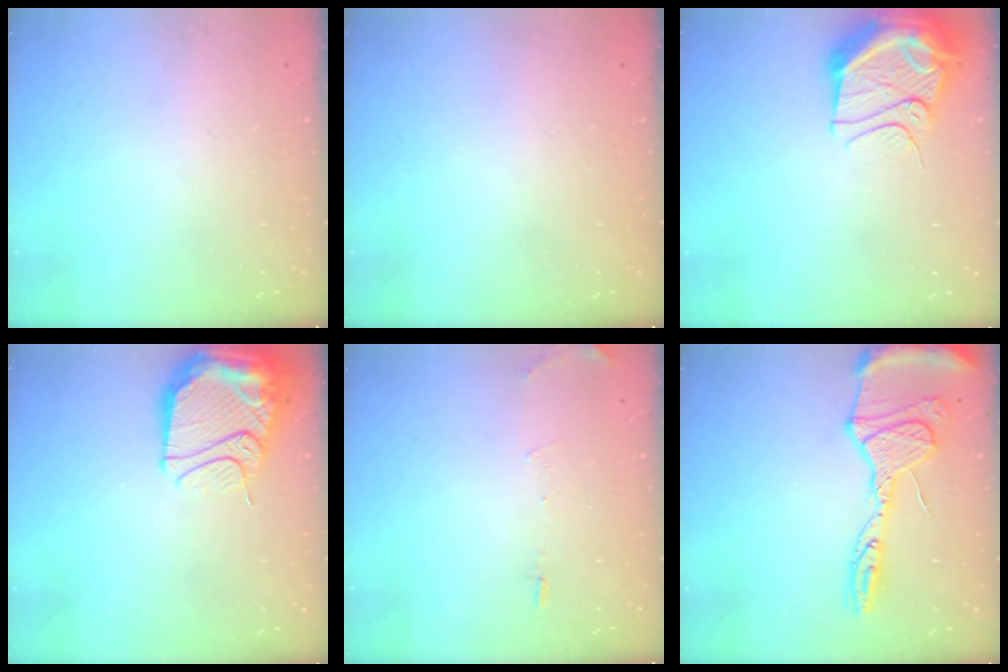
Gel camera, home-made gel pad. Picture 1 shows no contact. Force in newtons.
{"total": 0.0}
{"total": 14.2, "press": 14.1, "slide": 1.2}
{"total": 22.2, "press": 17.0, "slide": 14.3}
{"total": 6.1, "press": 5.9, "slide": 1.7}
{"total": 19.3, "press": 19.2, "slide": 1.8}